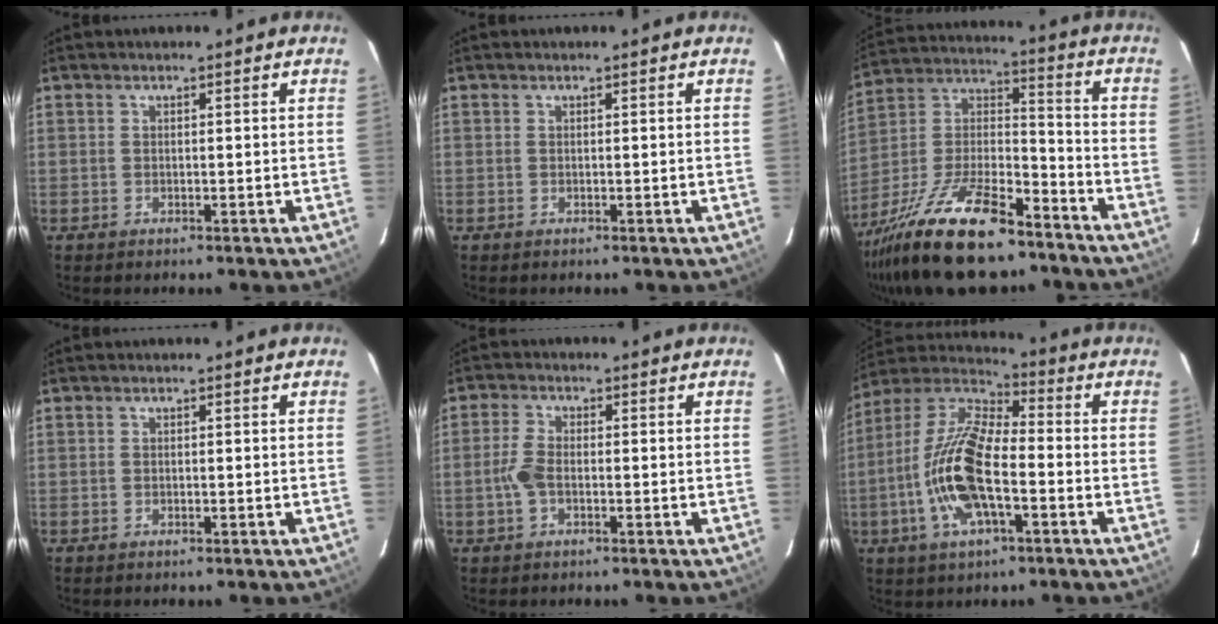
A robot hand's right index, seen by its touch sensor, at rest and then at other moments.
{"total": 0.0}
{"total": 23.5, "force": [-16.6, 7.9, 14.7], "torque": [-0.297, -0.012, -0.283]}
{"total": 0.0}
{"total": 4.0, "force": [-1.0, 2.0, 3.3], "torque": [-0.079, 0.005, -0.020]}
{"total": 16.5, "force": [-4.5, 6.4, 14.6], "torque": [-0.302, 0.000, -0.094]}